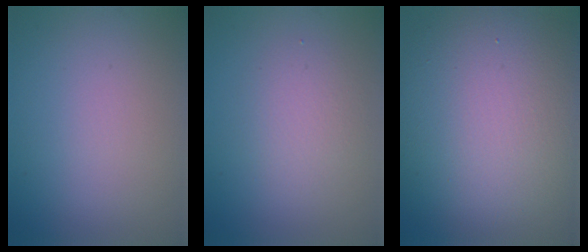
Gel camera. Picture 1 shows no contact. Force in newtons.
{"total": 2.2, "press": 2.2, "slide": 0.0}
{"total": 15.5, "press": 15.5, "slide": 0.5}